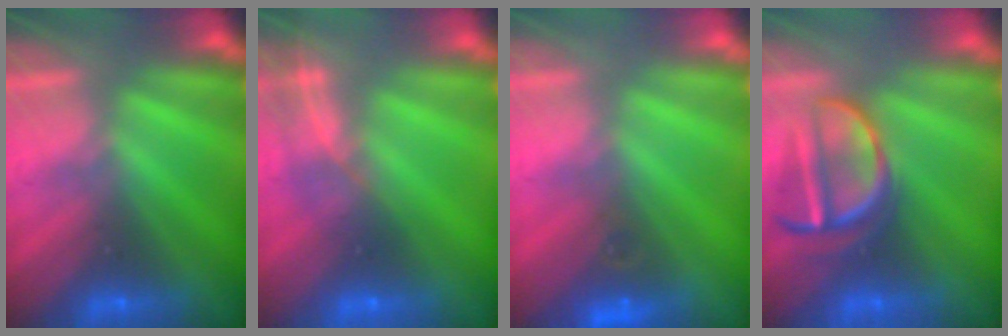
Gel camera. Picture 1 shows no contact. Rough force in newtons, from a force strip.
{"total": 1.6}
{"total": 4.7}
{"total": 3.5}